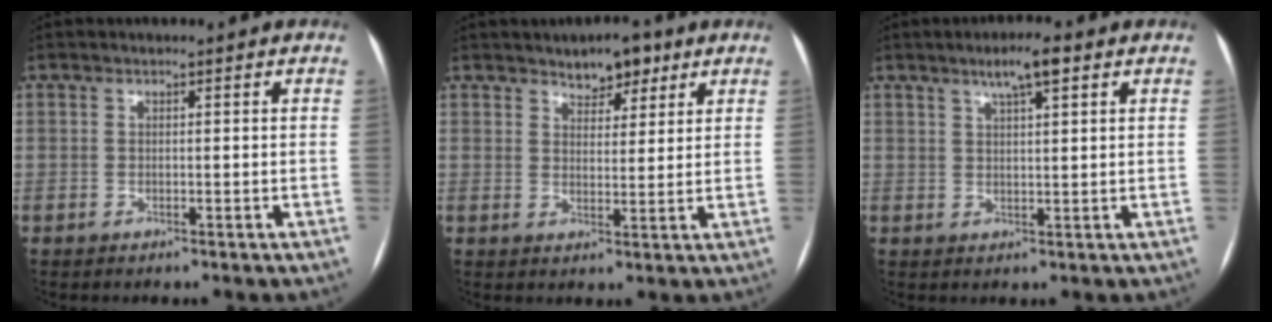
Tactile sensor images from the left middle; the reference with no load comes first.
{"total": 5.0, "force": [3.6, 2.3, 2.6], "torque": [-0.035, 0.005, 0.056]}
{"total": 4.7, "force": [2.8, 0.6, 3.7], "torque": [-0.066, 0.008, 0.046]}